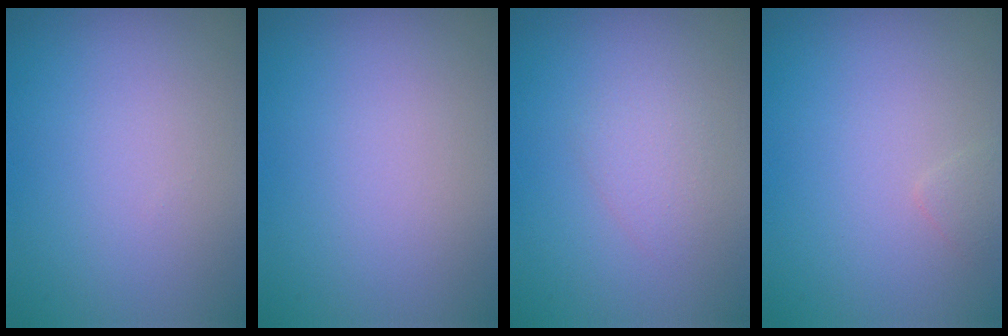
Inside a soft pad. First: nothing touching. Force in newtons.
{"total": 0.0}
{"total": 1.4, "press": 1.4, "slide": 0.0}
{"total": 0.6, "press": 0.6, "slide": 0.0}